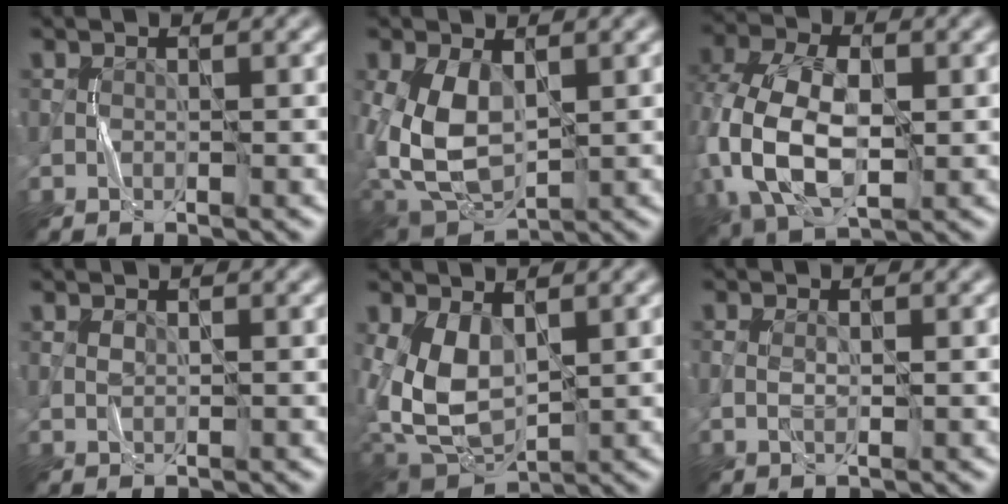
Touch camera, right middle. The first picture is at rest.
{"total": 9.2, "force": [0.8, 5.9, 7.1], "torque": [-0.174, -0.012, 0.023]}
{"total": 11.5, "force": [-0.8, 7.4, 8.7], "torque": [-0.203, -0.001, -0.021]}
{"total": 1.0, "force": [0.3, 0.6, 0.8], "torque": [-0.018, -0.001, 0.010]}
{"total": 8.3, "force": [1.2, 5.1, 6.5], "torque": [-0.149, -0.013, 0.026]}
{"total": 1.4, "force": [0.1, 0.7, 1.2], "torque": [-0.028, -0.001, 0.002]}